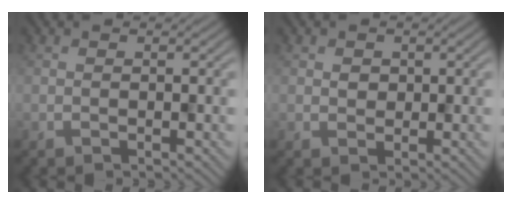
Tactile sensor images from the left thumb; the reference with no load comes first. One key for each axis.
{"total": 1.3, "fx": 0.7, "fy": 1.1, "fz": -0.1, "tx": 0.005, "ty": -0.001, "tz": 0.015}